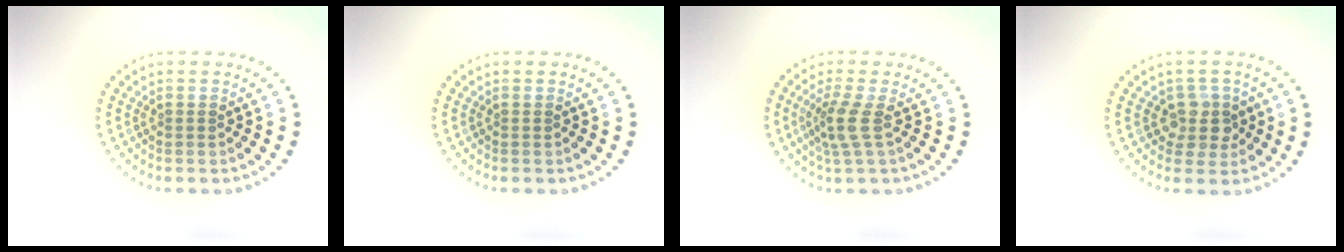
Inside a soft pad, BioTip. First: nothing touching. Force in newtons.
{"total": 0.0}
{"total": 2.6, "press": 2.0, "slide": 1.7}
{"total": 2.8, "press": 2.4, "slide": 1.5}